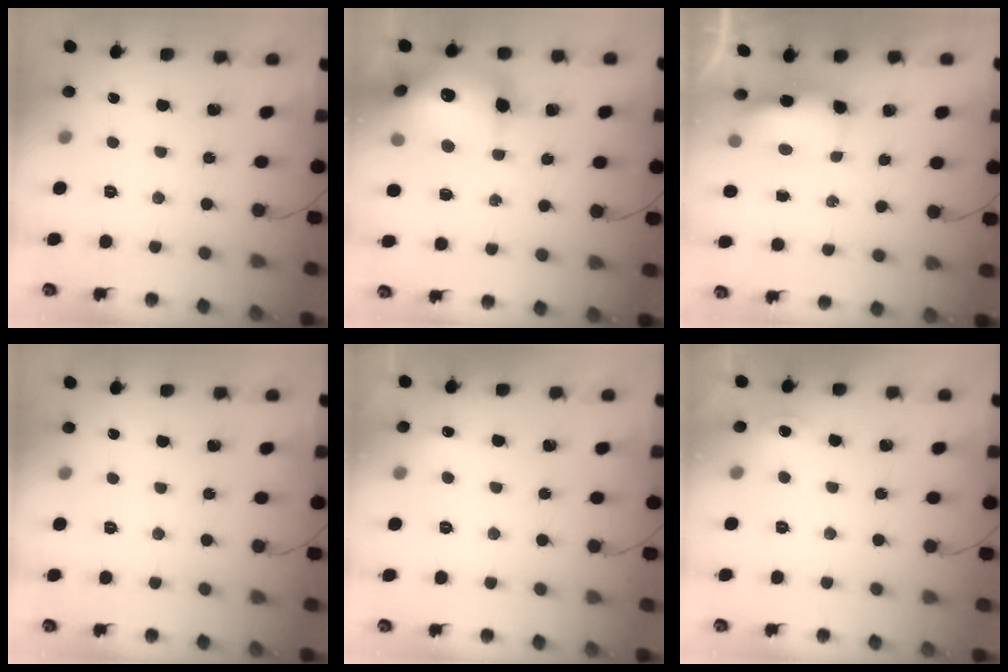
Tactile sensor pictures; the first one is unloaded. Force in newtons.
{"total": 24.9, "press": 24.4, "slide": 5.1}
{"total": 7.8, "press": 7.7, "slide": 1.0}
{"total": 0.0}
{"total": 4.2, "press": 4.0, "slide": 1.1}
{"total": 11.9, "press": 5.2, "slide": 10.7}